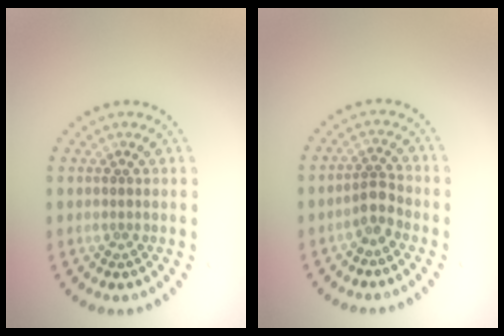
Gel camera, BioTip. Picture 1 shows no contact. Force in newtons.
{"total": 2.0, "press": 1.6, "slide": 1.2}